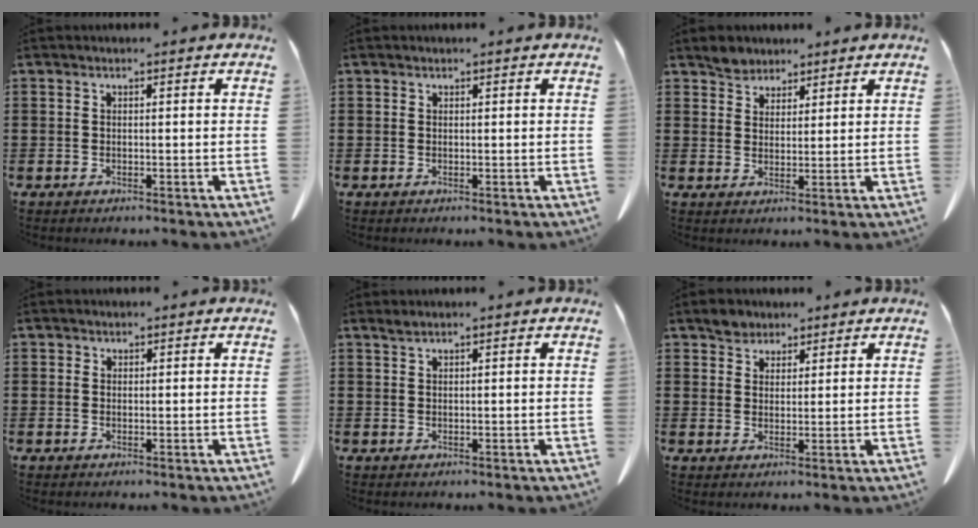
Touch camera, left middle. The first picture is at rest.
{"total": 0.0}
{"total": 3.3, "force": [2.8, 1.8, 0.3], "torque": [-0.009, 0.002, 0.053]}
{"total": 0.5, "force": [0.3, 0.5, 0.0], "torque": [-0.003, 0.003, 0.005]}
{"total": 0.9, "force": [0.8, 0.1, 0.5], "torque": [-0.012, 0.000, 0.015]}
{"total": 3.1, "force": [2.5, 1.8, 0.4], "torque": [-0.010, 0.005, 0.048]}